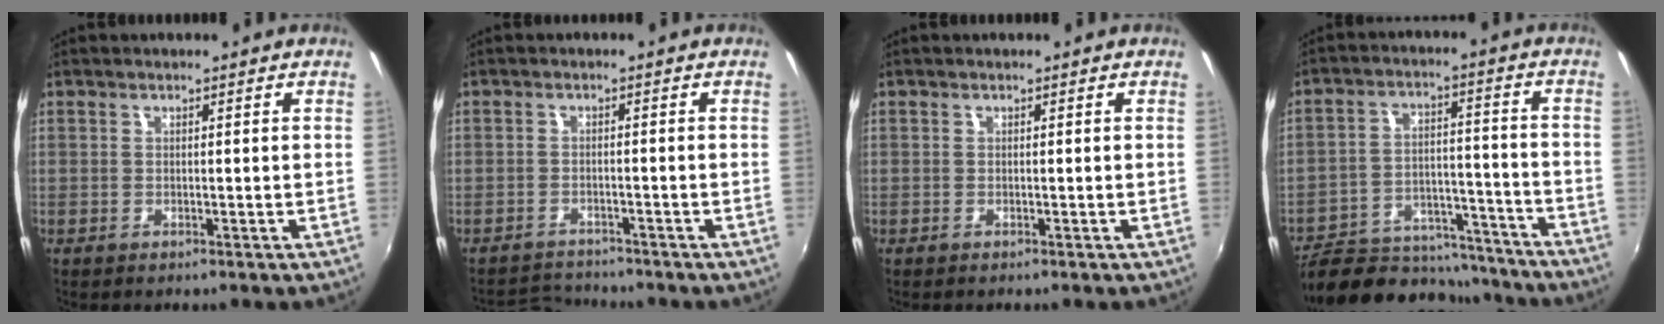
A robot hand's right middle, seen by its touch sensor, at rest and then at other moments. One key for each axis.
{"total": 3.8, "fx": -3.7, "fy": 0.7, "fz": -0.1, "tx": -0.015, "ty": 0.006, "tz": -0.067}
{"total": 0.0}
{"total": 20.2, "fx": -17.4, "fy": 7.7, "fz": 6.6, "tx": -0.137, "ty": 0.026, "tz": -0.235}